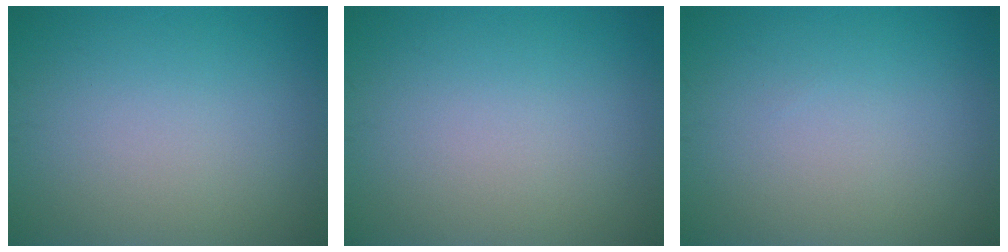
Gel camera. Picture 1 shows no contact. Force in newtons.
{"total": 0.0}
{"total": 0.0}